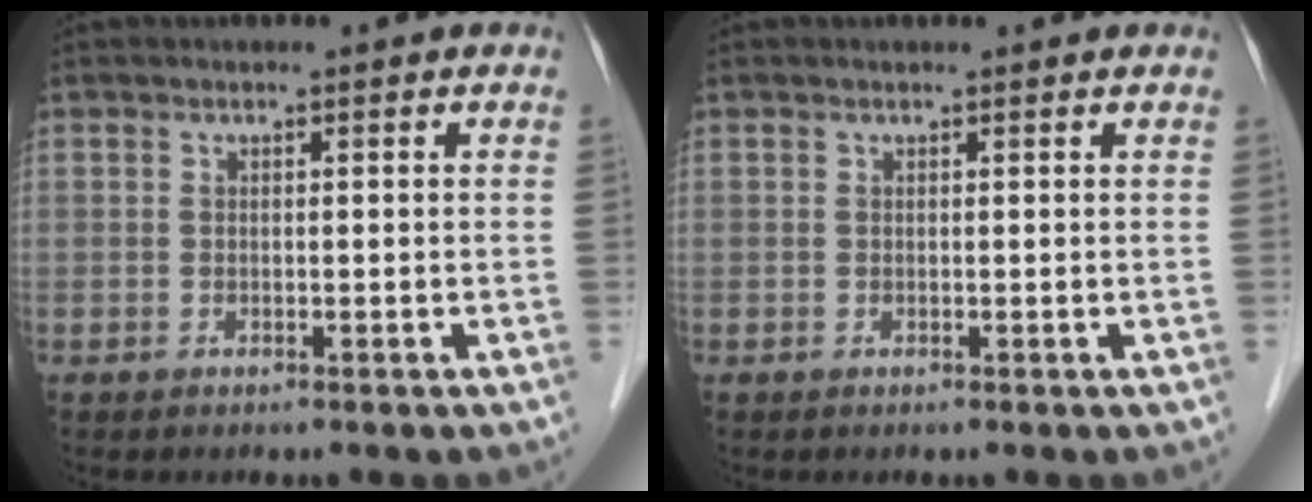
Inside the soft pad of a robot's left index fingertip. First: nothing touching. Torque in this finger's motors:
{"motor_torque": [-0.29, 0.04, -0.63, 0.00]}